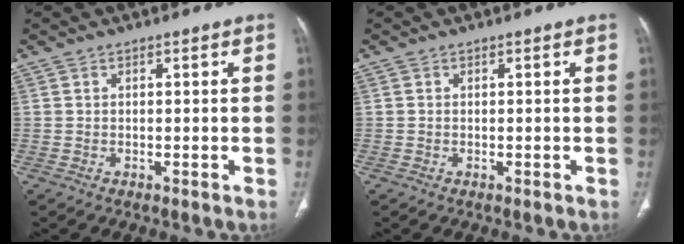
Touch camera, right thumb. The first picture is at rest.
{"total": 0.0}